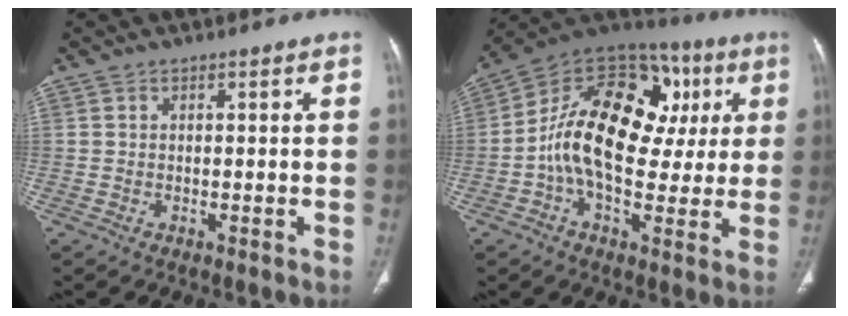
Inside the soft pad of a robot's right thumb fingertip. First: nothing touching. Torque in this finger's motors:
{"motor_torque": [2.41, 2.60, 1.50, -0.66, 0.50]}